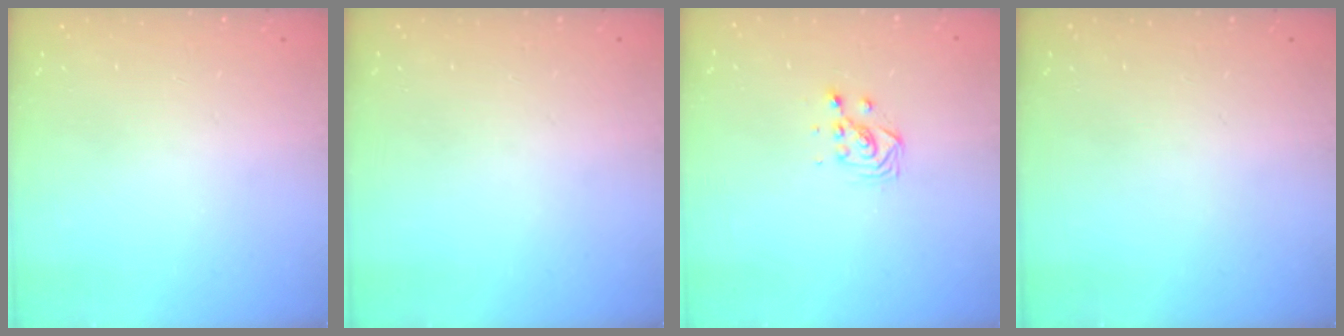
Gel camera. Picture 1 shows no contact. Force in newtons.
{"total": 0.0}
{"total": 3.3, "press": 3.3, "slide": 0.3}
{"total": 0.0}